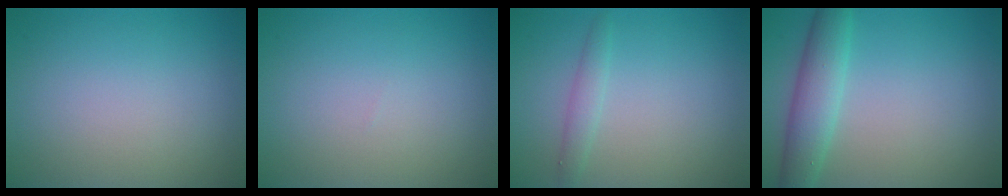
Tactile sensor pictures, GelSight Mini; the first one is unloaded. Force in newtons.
{"total": 0.0}
{"total": 1.4, "press": 1.4, "slide": 0.1}
{"total": 4.0, "press": 4.0, "slide": 0.1}